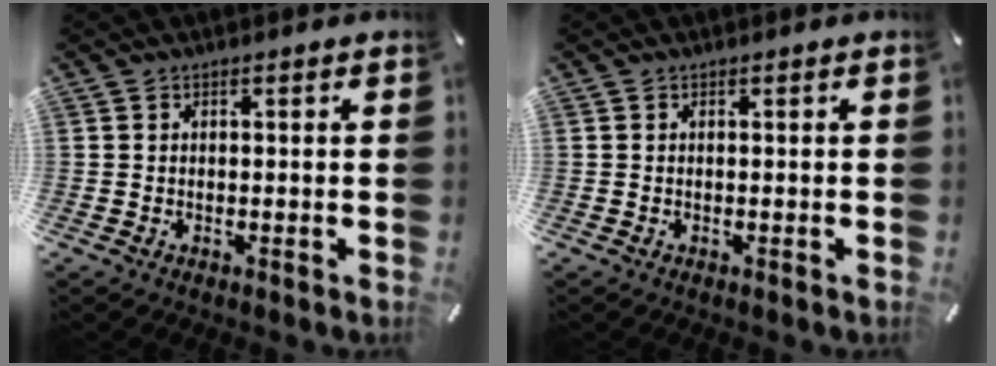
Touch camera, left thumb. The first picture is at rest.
{"total": 0.0}